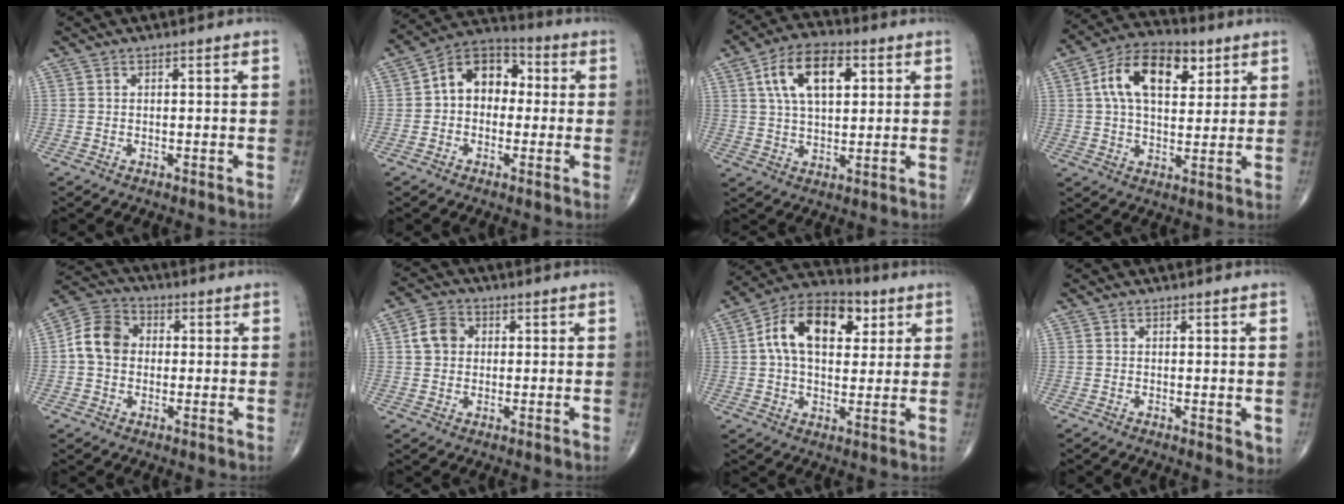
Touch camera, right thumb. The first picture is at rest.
{"total": 11.1, "force": [0.6, 8.2, 7.4], "torque": [-0.085, 0.036, -0.007]}
{"total": 12.9, "force": [4.2, 7.1, 10.0], "torque": [-0.163, 0.003, 0.069]}
{"total": 14.8, "force": [5.1, 8.6, 11.0], "torque": [-0.166, 0.002, 0.081]}
{"total": 8.6, "force": [0.3, 7.2, 4.6], "torque": [-0.069, 0.024, -0.009]}
{"total": 5.5, "force": [0.9, 4.6, 2.9], "torque": [-0.043, 0.009, 0.009]}
{"total": 16.2, "force": [4.5, 9.9, 12.0], "torque": [-0.172, 0.010, 0.066]}
{"total": 2.5, "force": [0.0, 0.8, 2.3], "torque": [-0.033, -0.010, -0.001]}